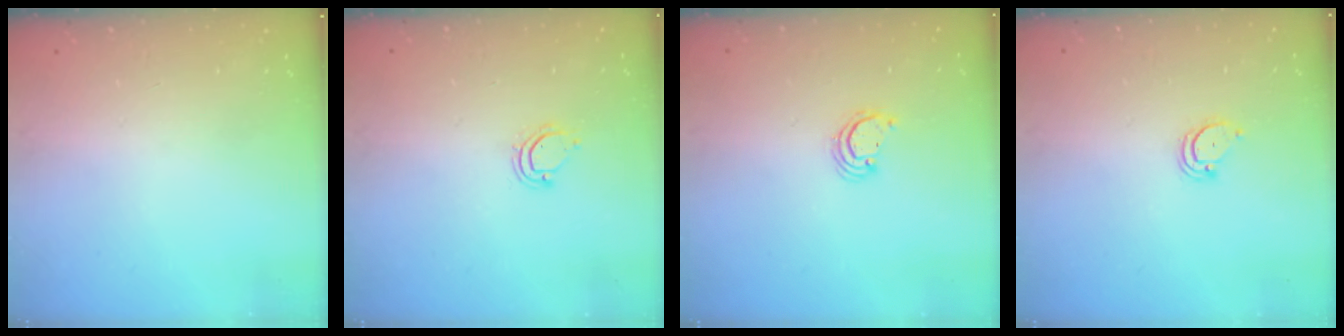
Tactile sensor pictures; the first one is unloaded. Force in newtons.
{"total": 4.3, "press": 4.3, "slide": 0.3}
{"total": 2.2, "press": 2.2, "slide": 0.2}
{"total": 3.0, "press": 3.0, "slide": 0.2}